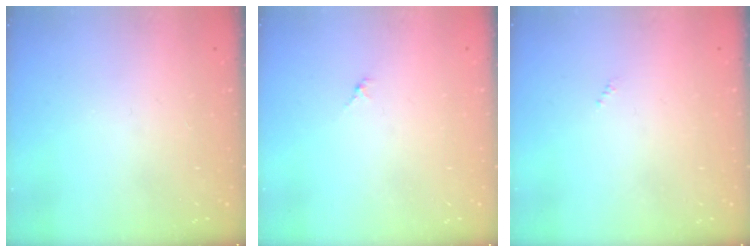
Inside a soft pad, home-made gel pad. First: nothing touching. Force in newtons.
{"total": 0.8, "press": 0.6, "slide": 0.4}
{"total": 0.0}